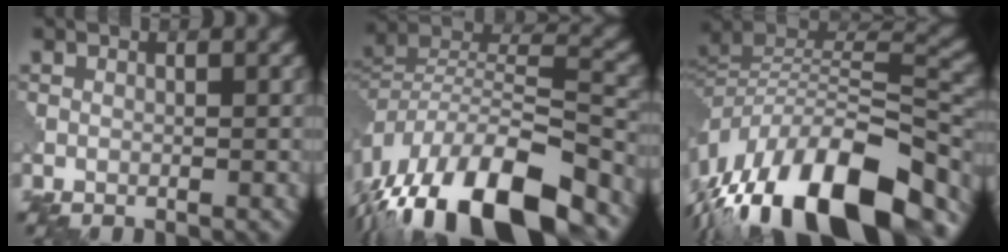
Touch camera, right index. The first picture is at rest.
{"total": 15.4, "force": [-10.8, 5.5, 9.6], "torque": [-0.185, 0.012, -0.184]}
{"total": 17.1, "force": [-10.2, 7.0, 11.8], "torque": [-0.213, 0.004, -0.171]}